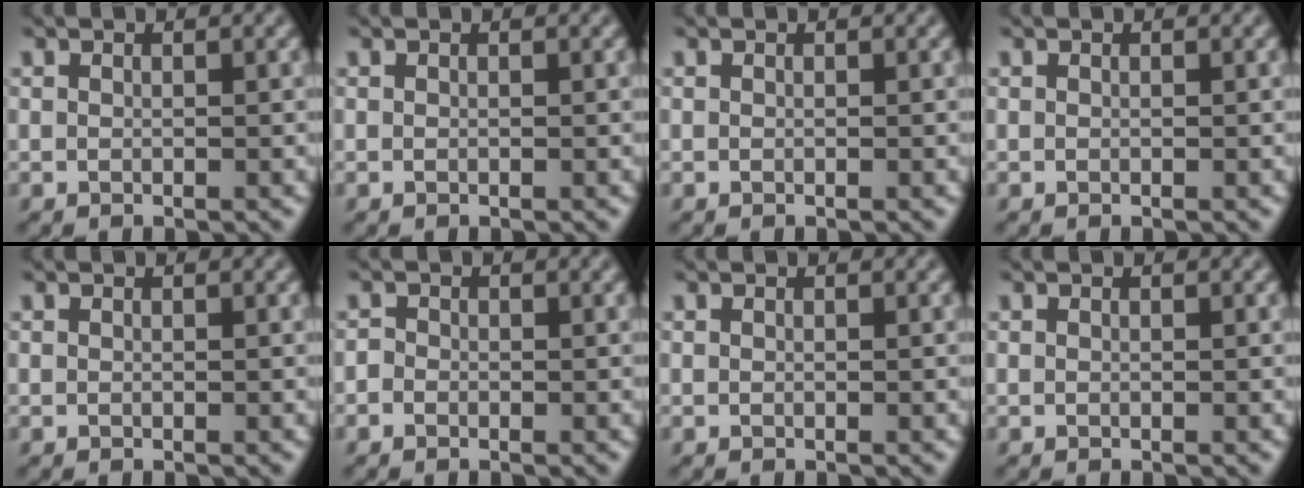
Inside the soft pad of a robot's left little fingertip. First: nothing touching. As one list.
[{"total": 0.0}, {"total": 0.0}, {"total": 0.0}, {"total": 0.0}, {"total": 0.7, "force": [-0.2, 0.7, 0.1], "torque": [0.007, 0.001, -0.014]}, {"total": 0.0}, {"total": 0.0}]